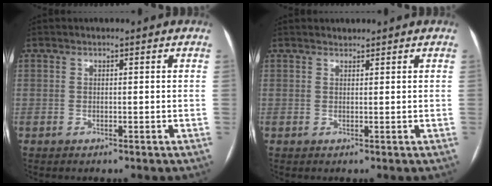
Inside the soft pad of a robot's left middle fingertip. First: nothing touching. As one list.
[{"total": 0.8, "force": [0.8, 0.2, 0.0], "torque": [-0.008, 0.008, 0.016]}]